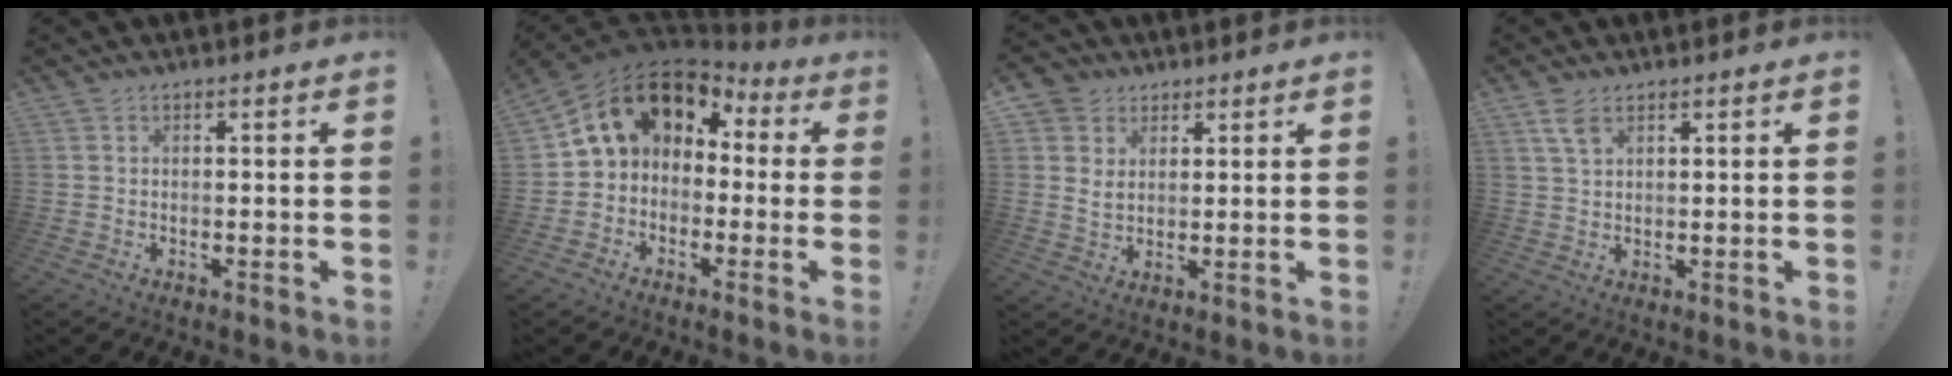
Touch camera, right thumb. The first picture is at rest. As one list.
[{"total": 11.7, "force": [3.6, 8.8, 6.8], "torque": [-0.125, -0.008, 0.063]}, {"total": 6.1, "force": [2.8, 5.1, 1.9], "torque": [-0.044, -0.006, 0.058]}, {"total": 4.3, "force": [2.6, 2.1, 2.8], "torque": [-0.043, -0.012, 0.046]}]